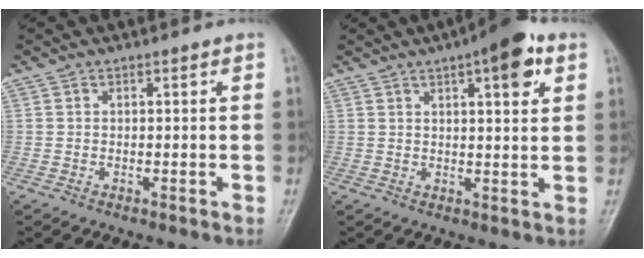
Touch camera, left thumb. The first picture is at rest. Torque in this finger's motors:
{"motor_torque": [1.15, 1.07, 1.11, -0.41, 0.04]}